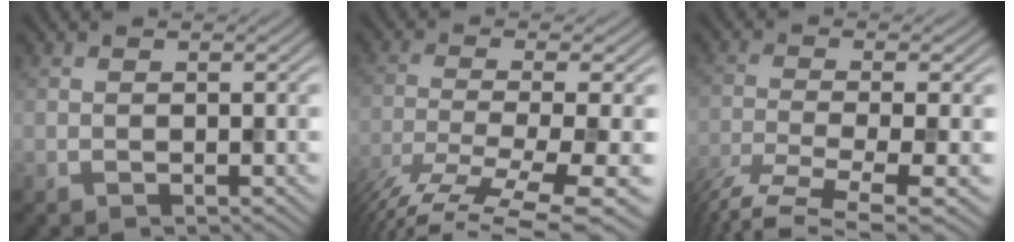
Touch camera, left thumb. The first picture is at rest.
{"total": 11.6, "force": [-7.9, 2.4, 8.1], "torque": [-0.162, -0.018, -0.120]}
{"total": 8.1, "force": [-5.4, 1.6, 5.8], "torque": [-0.115, -0.018, -0.095]}